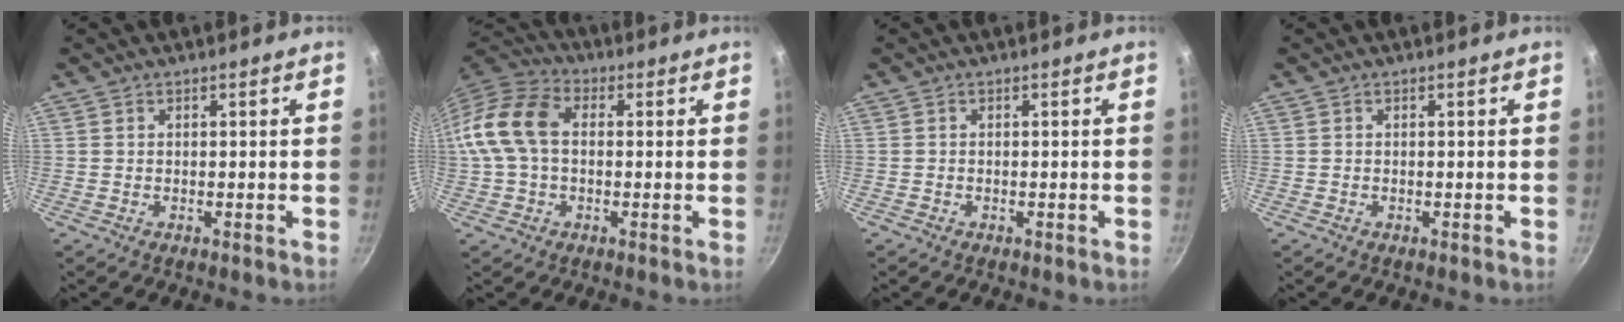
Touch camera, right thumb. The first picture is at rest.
{"total": 12.5, "force": [0.8, 8.5, 9.1], "torque": [-0.165, 0.030, -0.002]}
{"total": 0.0}
{"total": 0.0}